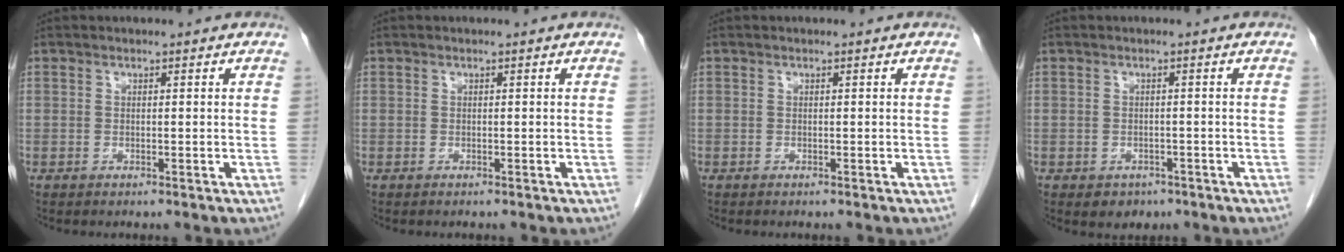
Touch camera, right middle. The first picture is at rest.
{"total": 0.0}
{"total": 0.0}
{"total": 2.8, "force": [-1.7, 2.1, 0.8], "torque": [-0.009, 0.004, -0.014]}